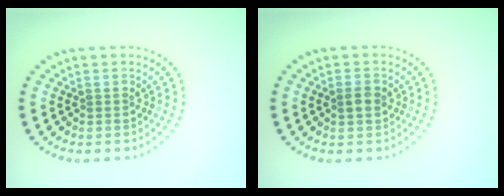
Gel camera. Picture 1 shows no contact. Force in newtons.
{"total": 1.4, "press": 1.4, "slide": 0.1}